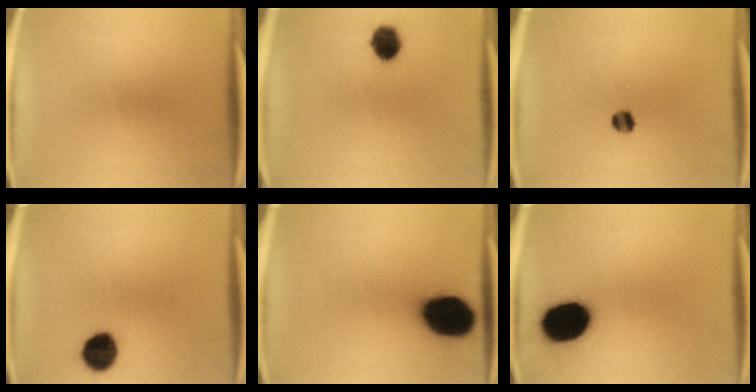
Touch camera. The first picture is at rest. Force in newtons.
{"total": 6.5}
{"total": 3.3}
{"total": 8.4}
{"total": 17.9}
{"total": 16.0}